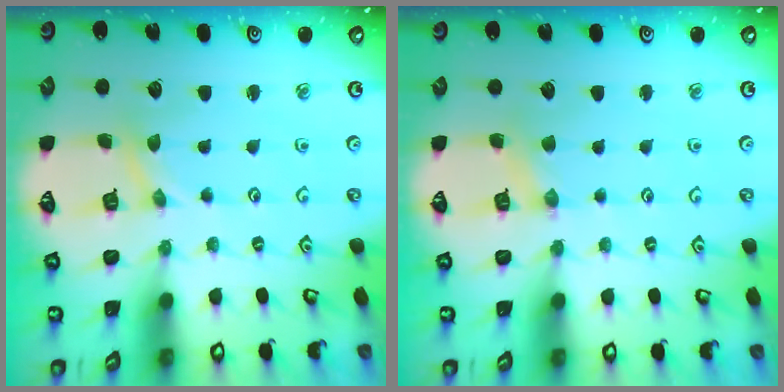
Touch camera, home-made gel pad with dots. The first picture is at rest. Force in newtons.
{"total": 2.3, "press": 2.3, "slide": 0.3}